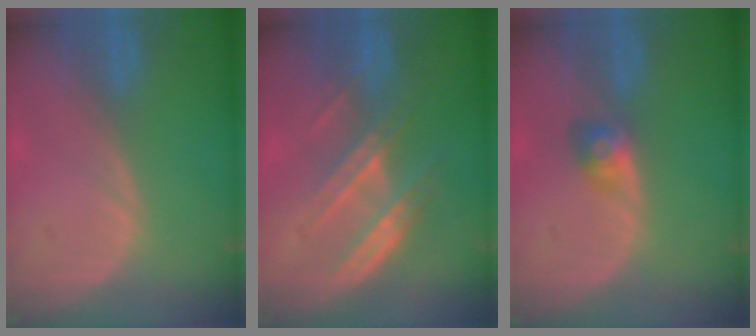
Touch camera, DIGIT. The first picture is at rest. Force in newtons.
{"total": 7.1, "press": 6.5, "slide": 3.0}
{"total": 2.9, "press": 2.7, "slide": 1.2}